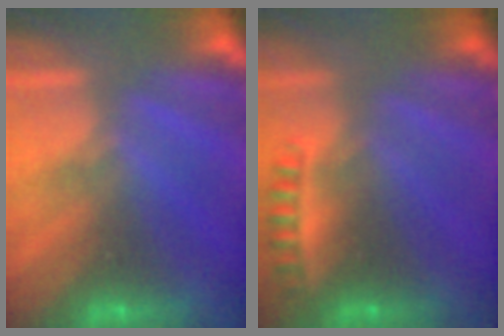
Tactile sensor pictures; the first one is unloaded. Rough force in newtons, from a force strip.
{"total": 2.4}